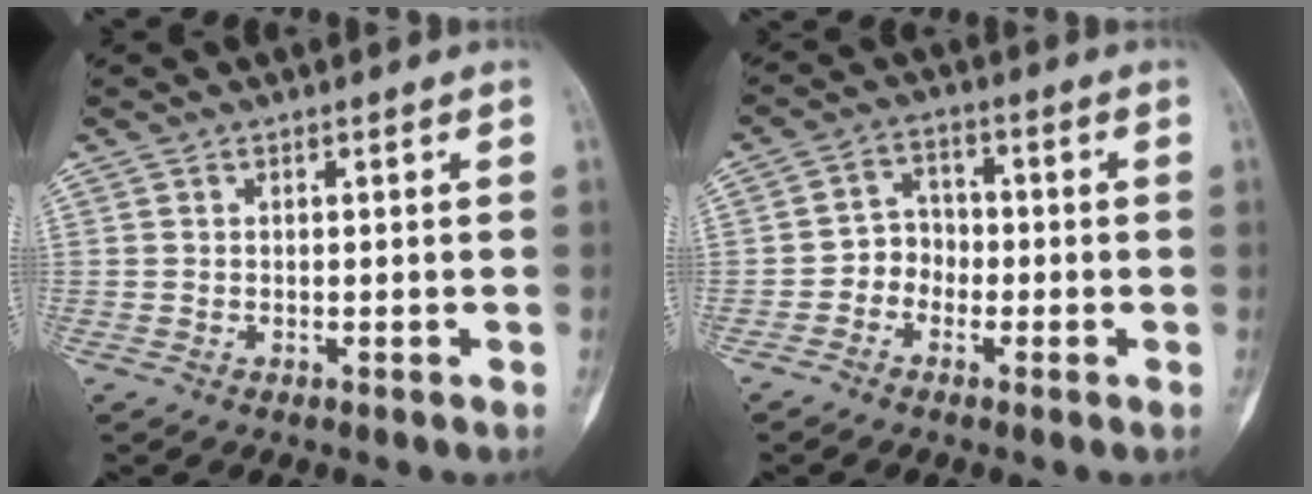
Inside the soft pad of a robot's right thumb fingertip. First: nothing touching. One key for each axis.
{"total": 4.7, "fx": -1.8, "fy": 4.0, "fz": 1.6, "tx": 0.001, "ty": 0.022, "tz": -0.045}